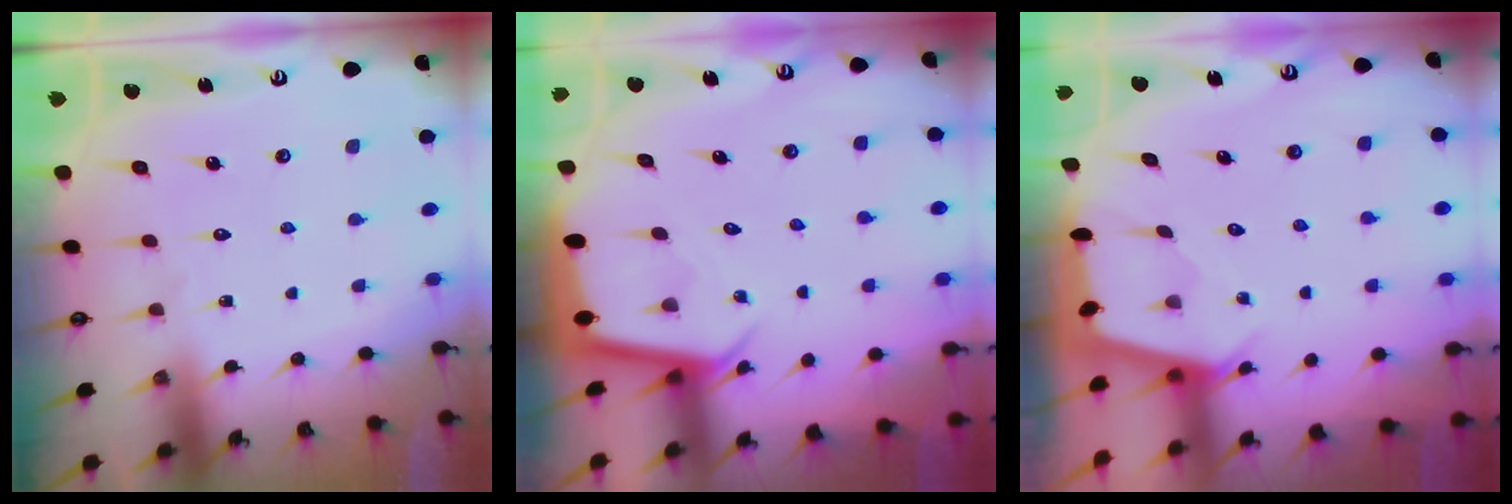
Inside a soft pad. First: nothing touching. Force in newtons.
{"total": 2.7, "press": 2.7, "slide": 0.2}
{"total": 2.4, "press": 2.4, "slide": 0.3}